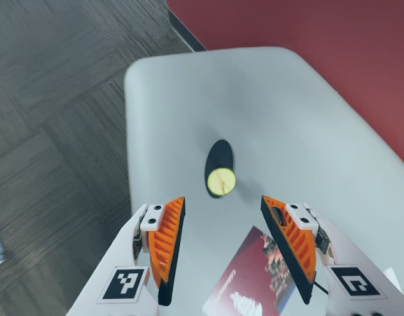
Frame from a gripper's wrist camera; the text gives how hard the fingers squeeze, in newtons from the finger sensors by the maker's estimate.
{"total": 0.0}